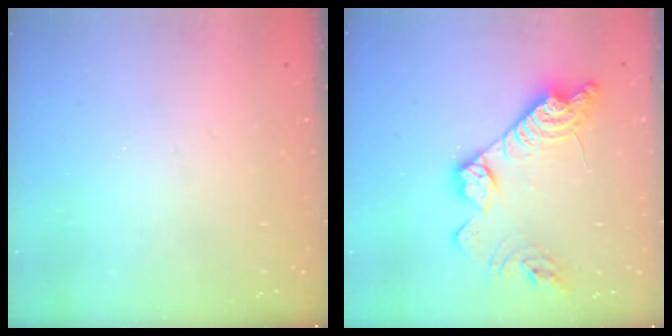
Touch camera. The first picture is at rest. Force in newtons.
{"total": 17.4, "press": 17.3, "slide": 1.2}